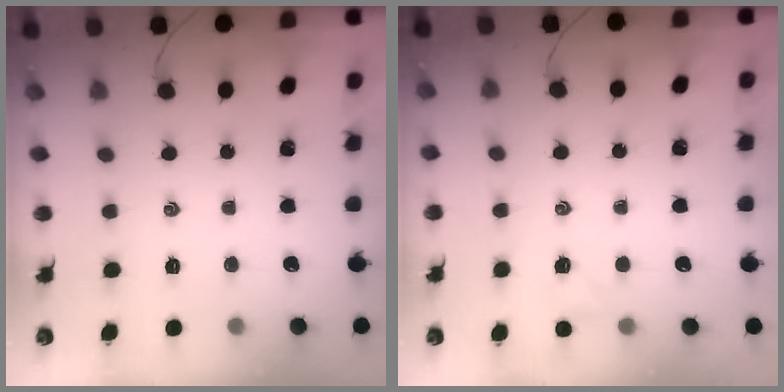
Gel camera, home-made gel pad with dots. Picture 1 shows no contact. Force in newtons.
{"total": 3.2, "press": 3.0, "slide": 1.0}